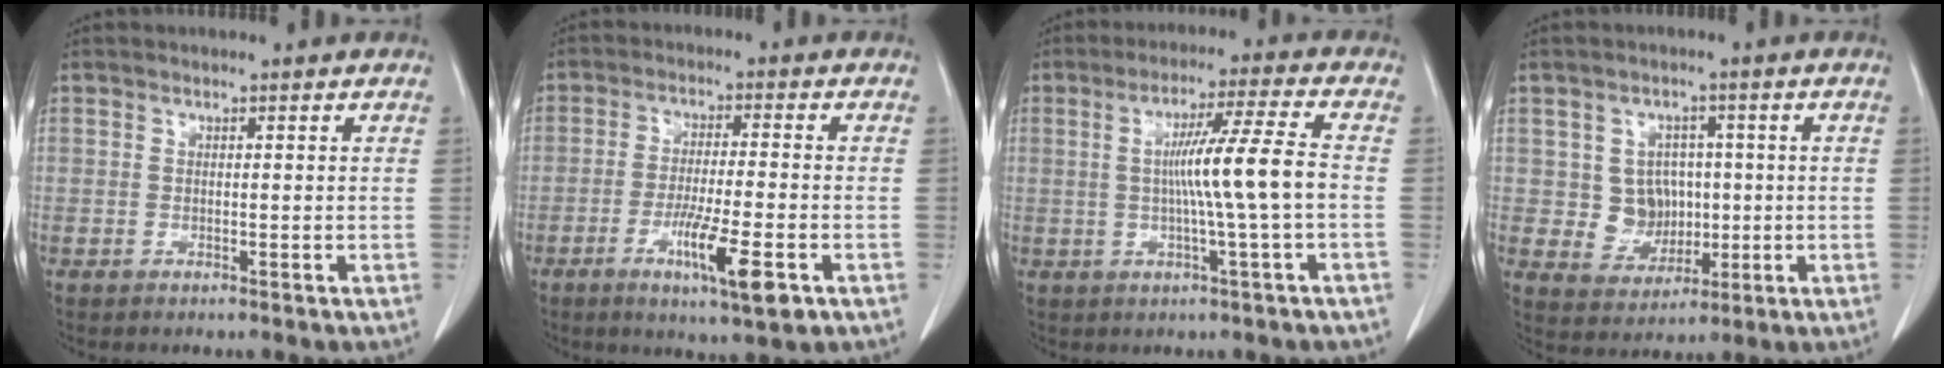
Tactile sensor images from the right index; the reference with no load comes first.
{"total": 9.5, "force": [-4.2, 0.7, 8.5], "torque": [-0.144, -0.020, -0.068]}
{"total": 9.2, "force": [-0.6, -1.4, 9.0], "torque": [-0.156, 0.006, -0.007]}
{"total": 6.0, "force": [0.4, 5.5, 2.4], "torque": [-0.037, 0.010, 0.017]}